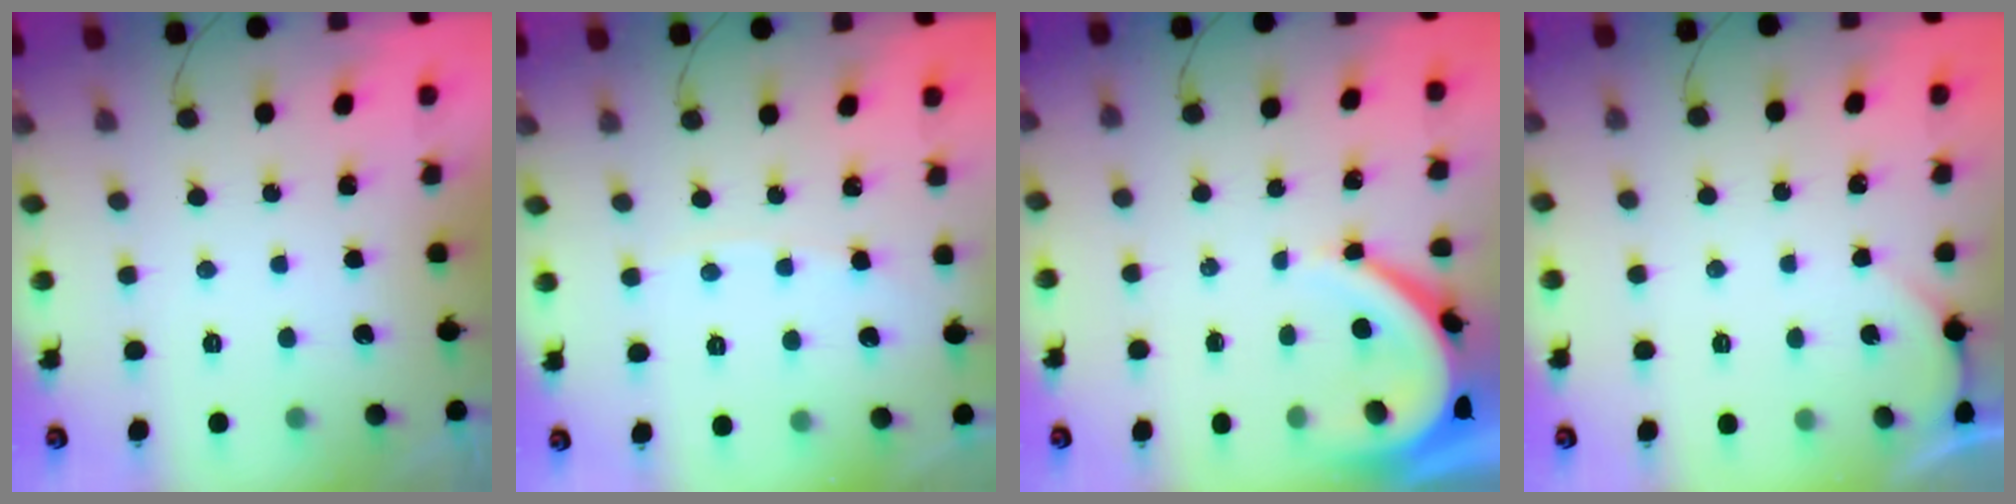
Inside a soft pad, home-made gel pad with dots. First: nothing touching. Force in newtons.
{"total": 2.6, "press": 2.6, "slide": 0.2}
{"total": 8.0, "press": 7.9, "slide": 0.9}
{"total": 0.0}